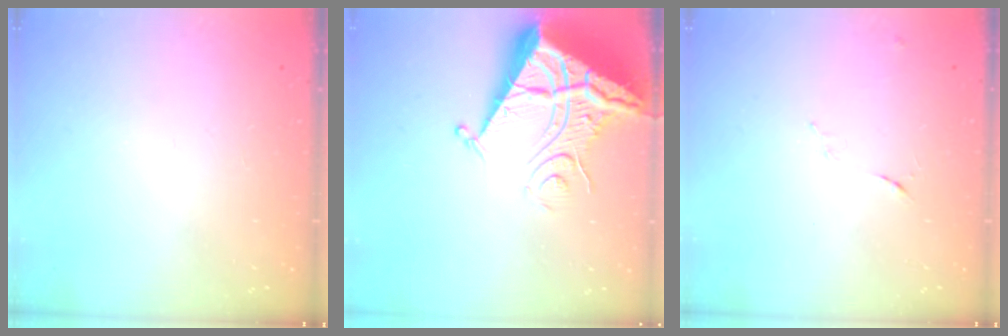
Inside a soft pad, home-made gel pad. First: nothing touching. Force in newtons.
{"total": 12.2, "press": 12.1, "slide": 1.3}
{"total": 5.2, "press": 5.1, "slide": 0.8}